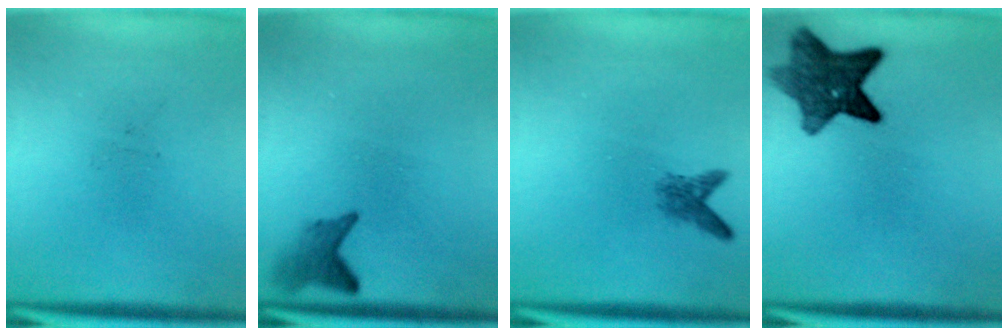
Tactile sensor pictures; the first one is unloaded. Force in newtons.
{"total": 2.4}
{"total": 2.1}
{"total": 8.6}